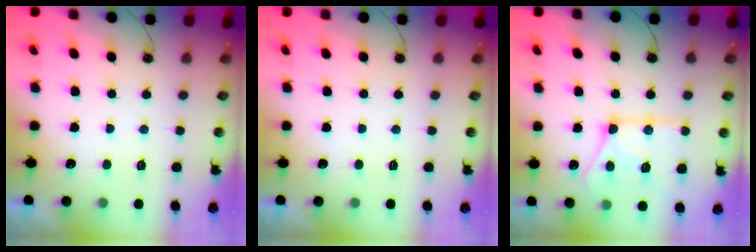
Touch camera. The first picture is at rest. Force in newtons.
{"total": 0.0}
{"total": 17.0, "press": 17.0, "slide": 1.1}